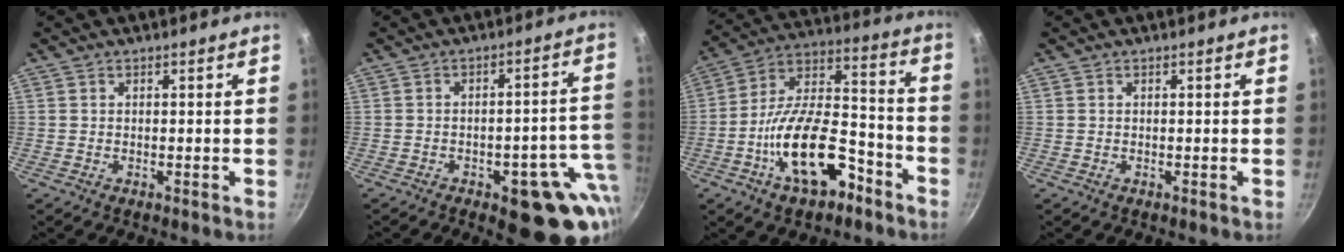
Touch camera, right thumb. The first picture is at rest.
{"total": 15.7, "force": [-4.6, 6.7, 13.5], "torque": [-0.112, 0.023, -0.055]}
{"total": 19.3, "force": [-8.9, 9.3, 14.3], "torque": [-0.216, 0.070, -0.154]}
{"total": 0.0}